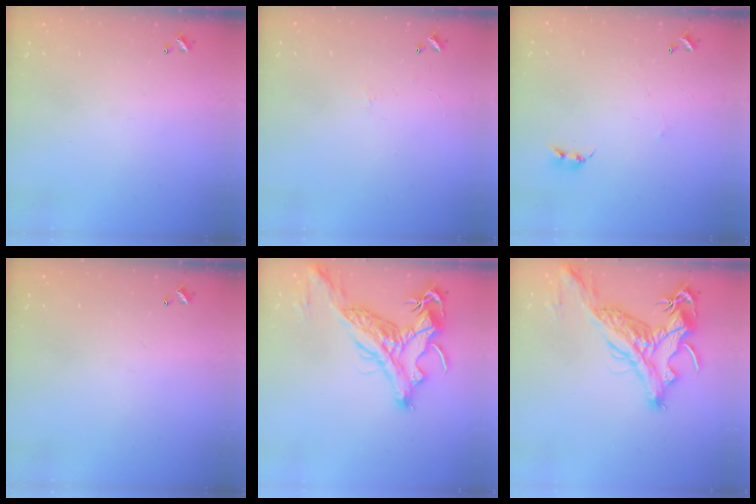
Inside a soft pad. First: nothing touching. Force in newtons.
{"total": 1.8, "press": 1.7, "slide": 0.4}
{"total": 2.4, "press": 2.4, "slide": 0.4}
{"total": 0.0}
{"total": 4.5, "press": 4.3, "slide": 1.3}
{"total": 4.5, "press": 4.3, "slide": 1.3}